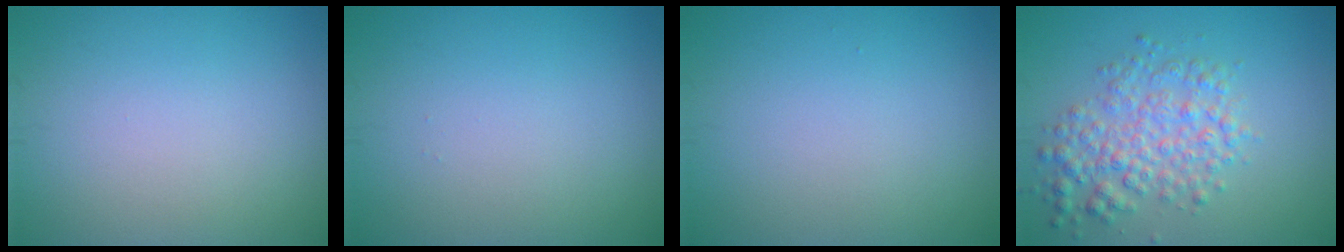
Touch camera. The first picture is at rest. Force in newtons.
{"total": 0.0}
{"total": 0.0}
{"total": 4.3, "press": 4.3, "slide": 0.1}